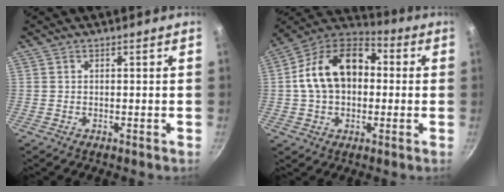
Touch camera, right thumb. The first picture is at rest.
{"total": 17.8, "force": [1.2, 12.4, 12.7], "torque": [-0.191, 0.043, 0.002]}